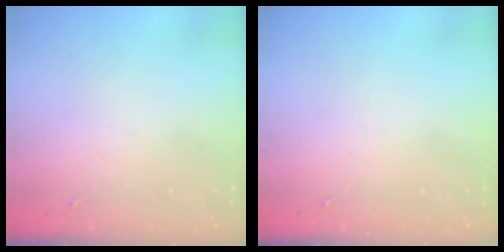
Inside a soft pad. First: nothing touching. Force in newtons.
{"total": 0.0}